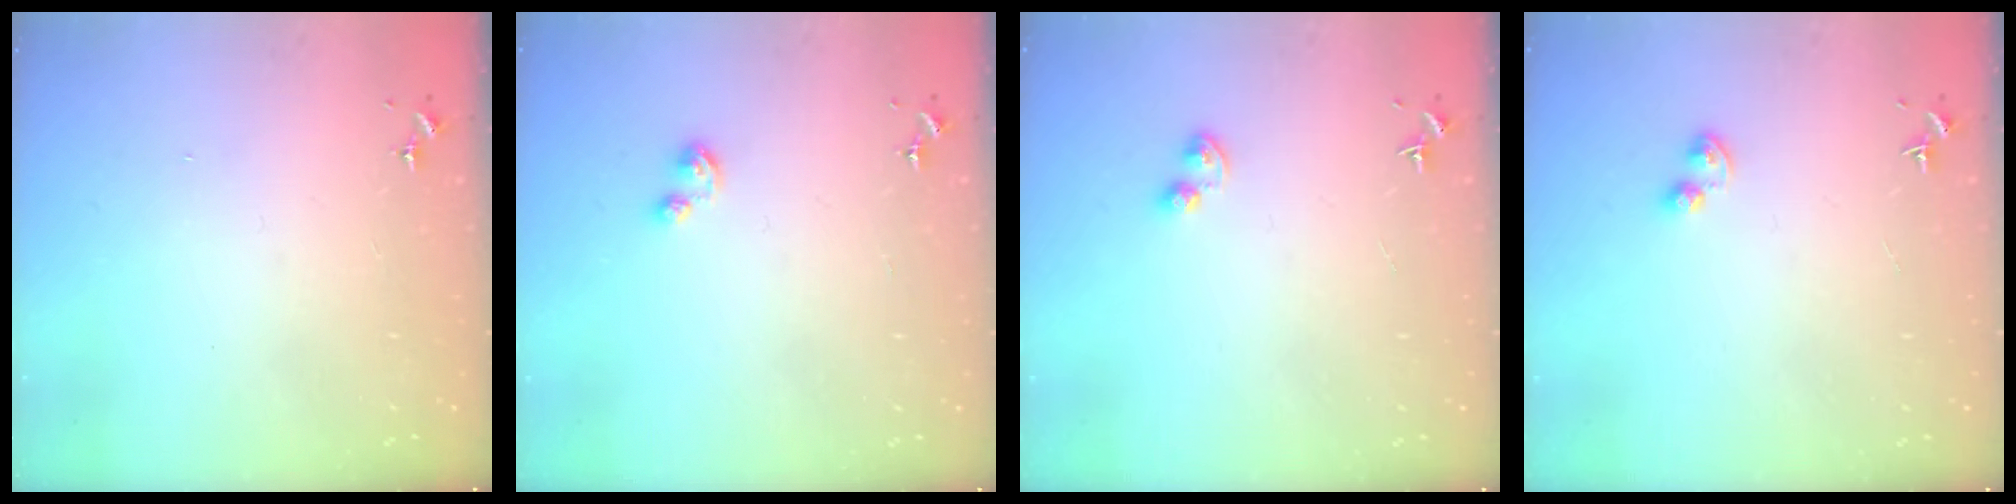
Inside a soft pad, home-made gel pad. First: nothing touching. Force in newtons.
{"total": 3.2, "press": 3.1, "slide": 0.4}
{"total": 3.2, "press": 3.1, "slide": 0.8}
{"total": 3.2, "press": 3.1, "slide": 0.8}